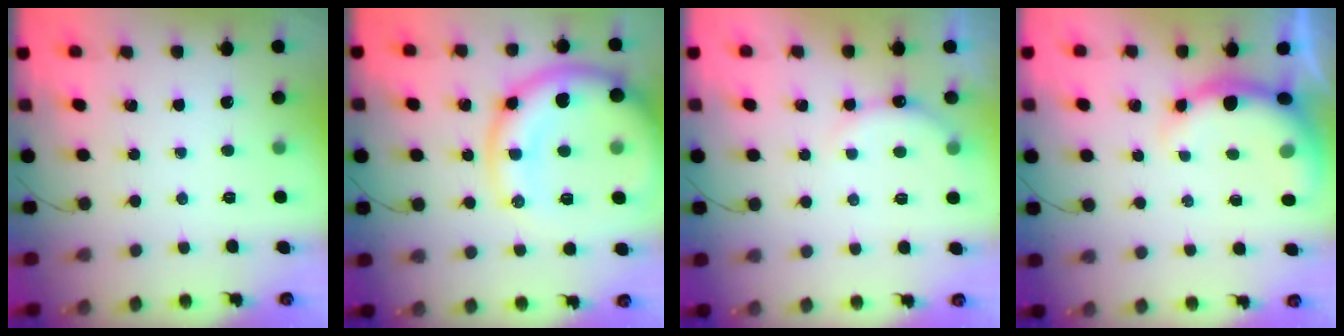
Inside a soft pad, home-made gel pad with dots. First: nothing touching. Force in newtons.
{"total": 17.5, "press": 17.3, "slide": 2.9}
{"total": 7.2, "press": 7.1, "slide": 1.0}
{"total": 7.3, "press": 7.2, "slide": 1.3}